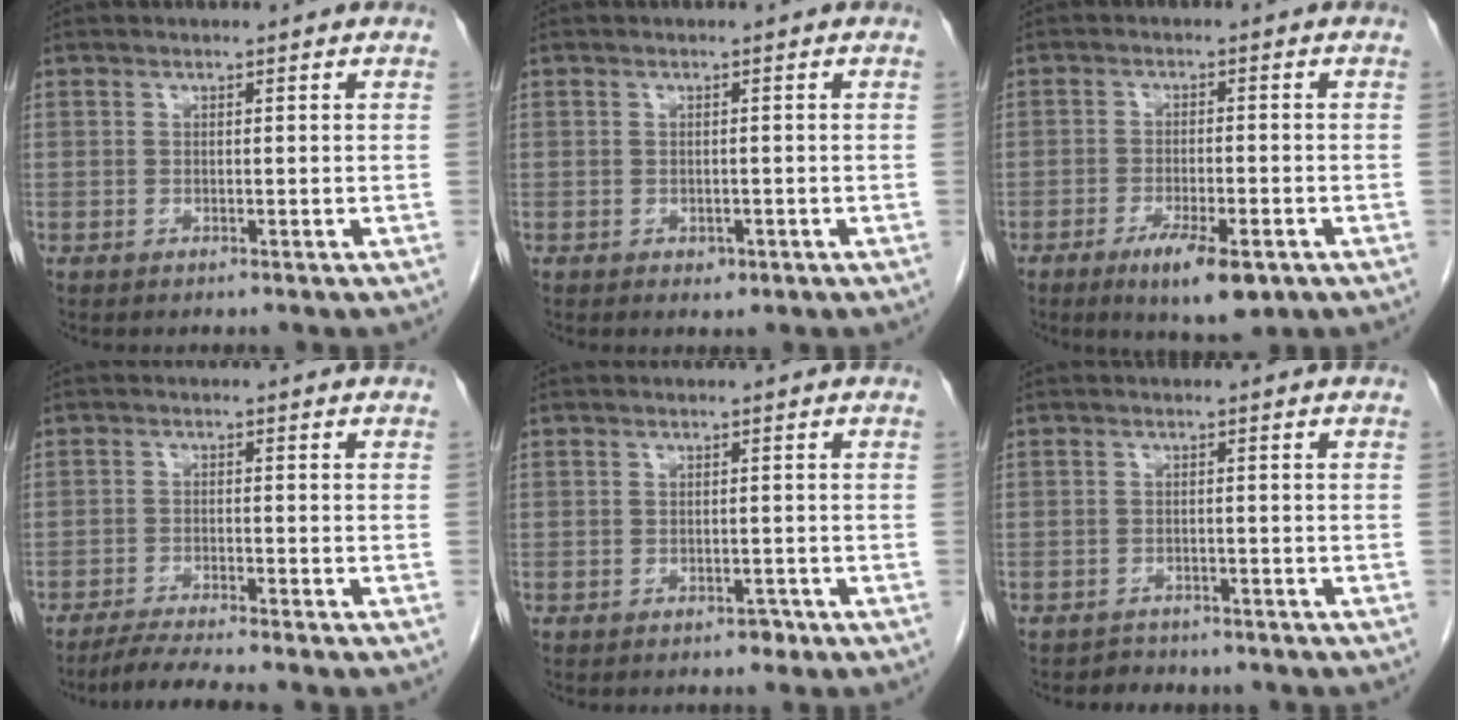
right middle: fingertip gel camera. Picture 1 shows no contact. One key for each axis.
{"total": 1.1, "fx": -0.5, "fy": 0.7, "fz": 0.7, "tx": -0.014, "ty": -0.002, "tz": -0.001}
{"total": 7.4, "fx": -4.1, "fy": 1.7, "fz": 5.9, "tx": -0.101, "ty": -0.015, "tz": -0.058}
{"total": 5.1, "fx": -4.5, "fy": -0.9, "fz": 2.3, "tx": -0.046, "ty": -0.021, "tz": -0.078}
{"total": 0.6, "fx": -0.5, "fy": 0.3, "fz": 0.3, "tx": -0.011, "ty": -0.002, "tz": -0.004}
{"total": 3.0, "fx": -2.6, "fy": 1.5, "fz": 0.0, "tx": -0.014, "ty": 0.002, "tz": -0.035}